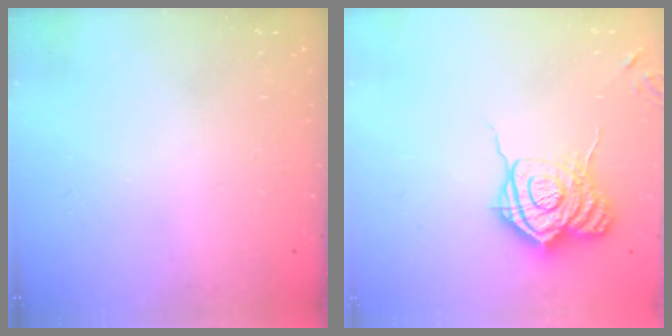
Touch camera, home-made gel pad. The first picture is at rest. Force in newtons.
{"total": 16.7, "press": 16.7, "slide": 0.6}